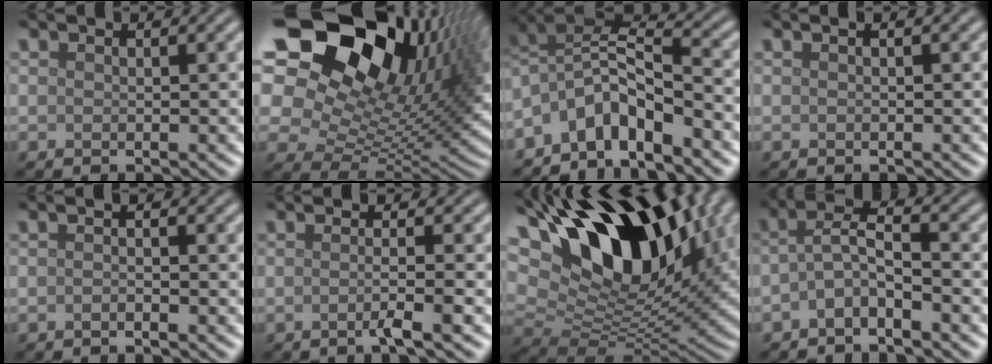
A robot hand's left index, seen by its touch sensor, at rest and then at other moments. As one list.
[{"total": 19.5, "force": [9.0, 11.9, 12.6], "torque": [-0.216, 0.028, 0.147]}, {"total": 5.7, "force": [-3.7, 2.0, 3.8], "torque": [-0.057, 0.007, -0.081]}, {"total": 0.7, "force": [0.1, 0.1, 0.7], "torque": [-0.010, 0.002, -0.002]}, {"total": 0.9, "force": [-0.5, 0.1, 0.7], "torque": [-0.013, -0.001, -0.012]}, {"total": 2.3, "force": [-0.7, 0.4, 2.2], "torque": [-0.028, -0.001, -0.025]}, {"total": 16.5, "force": [8.2, 8.6, 11.4], "torque": [-0.203, 0.022, 0.137]}, {"total": 2.7, "force": [-1.6, 0.7, 2.1], "torque": [-0.044, 0.013, -0.040]}]